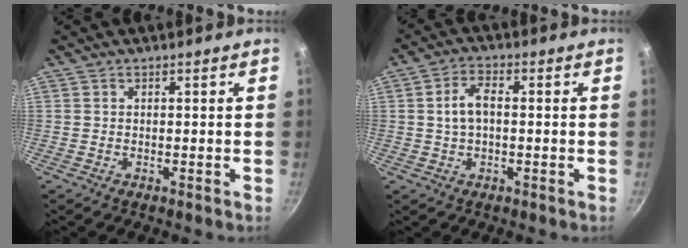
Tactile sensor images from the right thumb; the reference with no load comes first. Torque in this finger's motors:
{"motor_torque": [-0.41, 0.30, 0.09, -0.01, 0.10]}